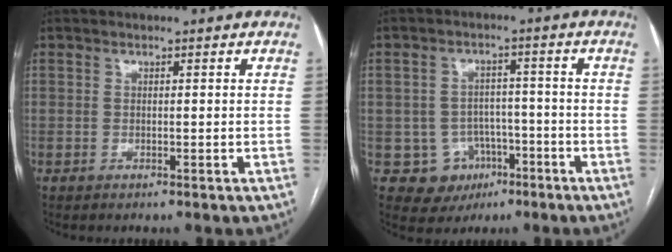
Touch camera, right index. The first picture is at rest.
{"total": 7.1, "force": [-2.7, 6.5, 1.0], "torque": [-0.007, 0.014, -0.030]}